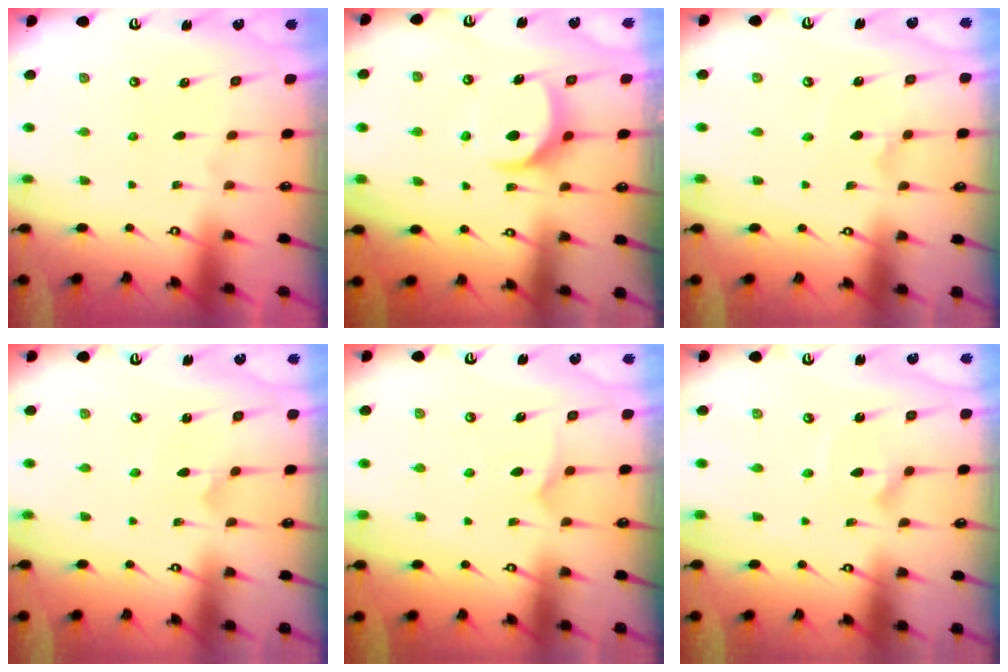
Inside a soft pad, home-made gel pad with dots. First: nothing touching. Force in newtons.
{"total": 6.9, "press": 6.9, "slide": 0.9}
{"total": 0.6, "press": 0.6, "slide": 0.0}
{"total": 2.4, "press": 2.4, "slide": 0.2}
{"total": 6.9, "press": 6.9, "slide": 0.3}
{"total": 2.8, "press": 2.8, "slide": 0.3}